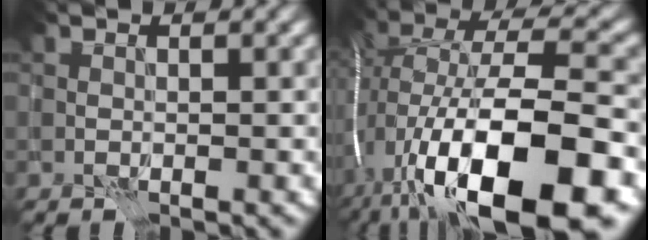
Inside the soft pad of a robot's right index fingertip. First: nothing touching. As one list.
[{"total": 18.5, "force": [-5.9, 7.2, 16.0], "torque": [-0.282, 0.011, -0.099]}]